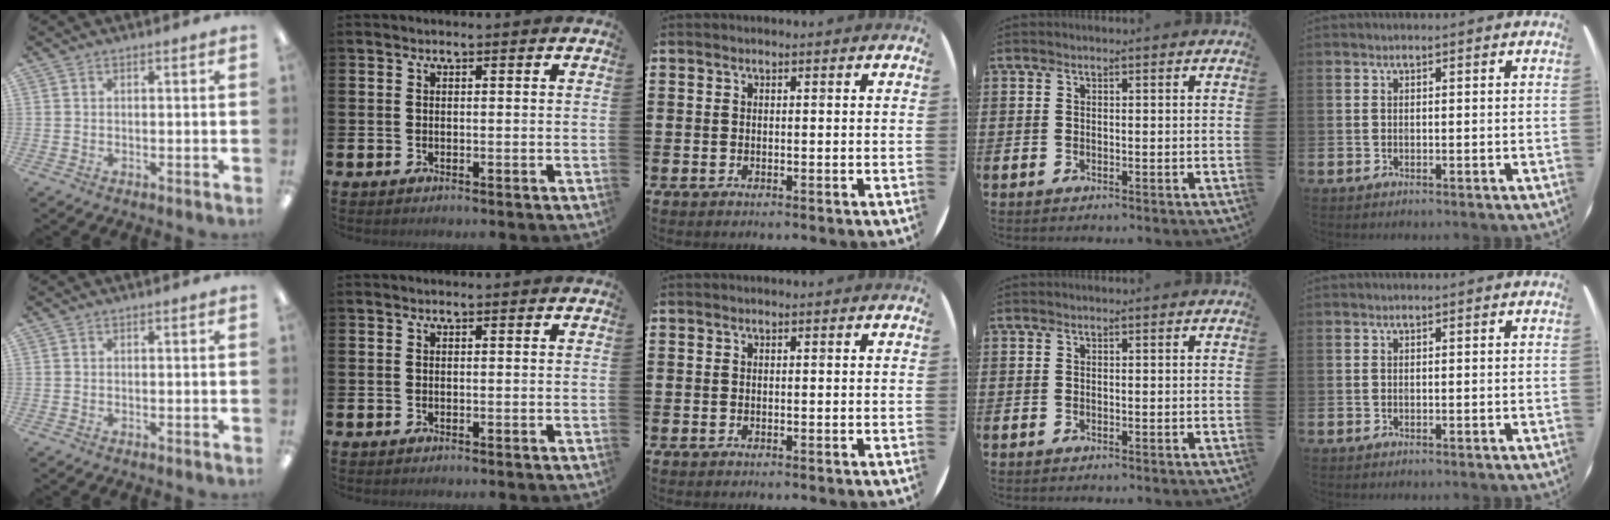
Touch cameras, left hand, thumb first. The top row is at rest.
{}